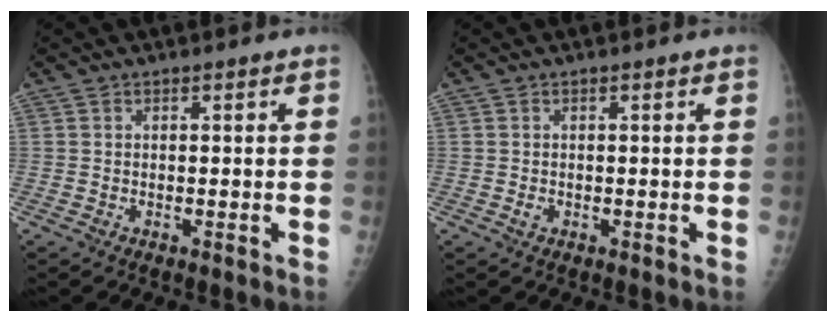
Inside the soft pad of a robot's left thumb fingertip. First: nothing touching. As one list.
[{"total": 0.7, "force": [-0.4, 0.6, 0.1], "torque": [-0.001, -0.001, -0.004]}]